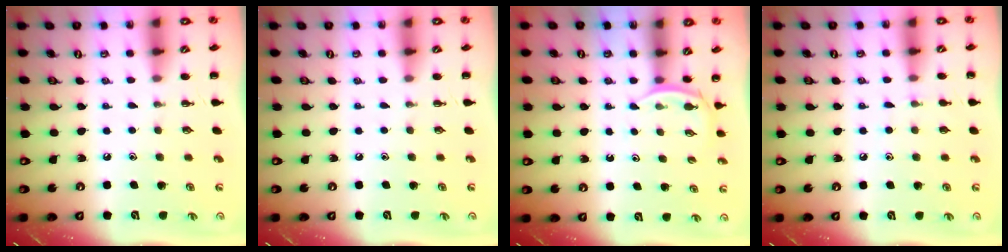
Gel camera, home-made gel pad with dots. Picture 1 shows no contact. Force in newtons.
{"total": 0.0}
{"total": 2.6, "press": 2.5, "slide": 0.8}
{"total": 3.7, "press": 3.5, "slide": 1.4}